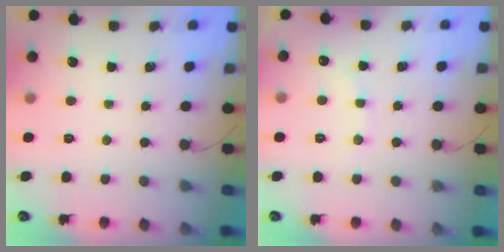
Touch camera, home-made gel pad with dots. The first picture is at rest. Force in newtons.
{"total": 7.3, "press": 7.2, "slide": 1.0}